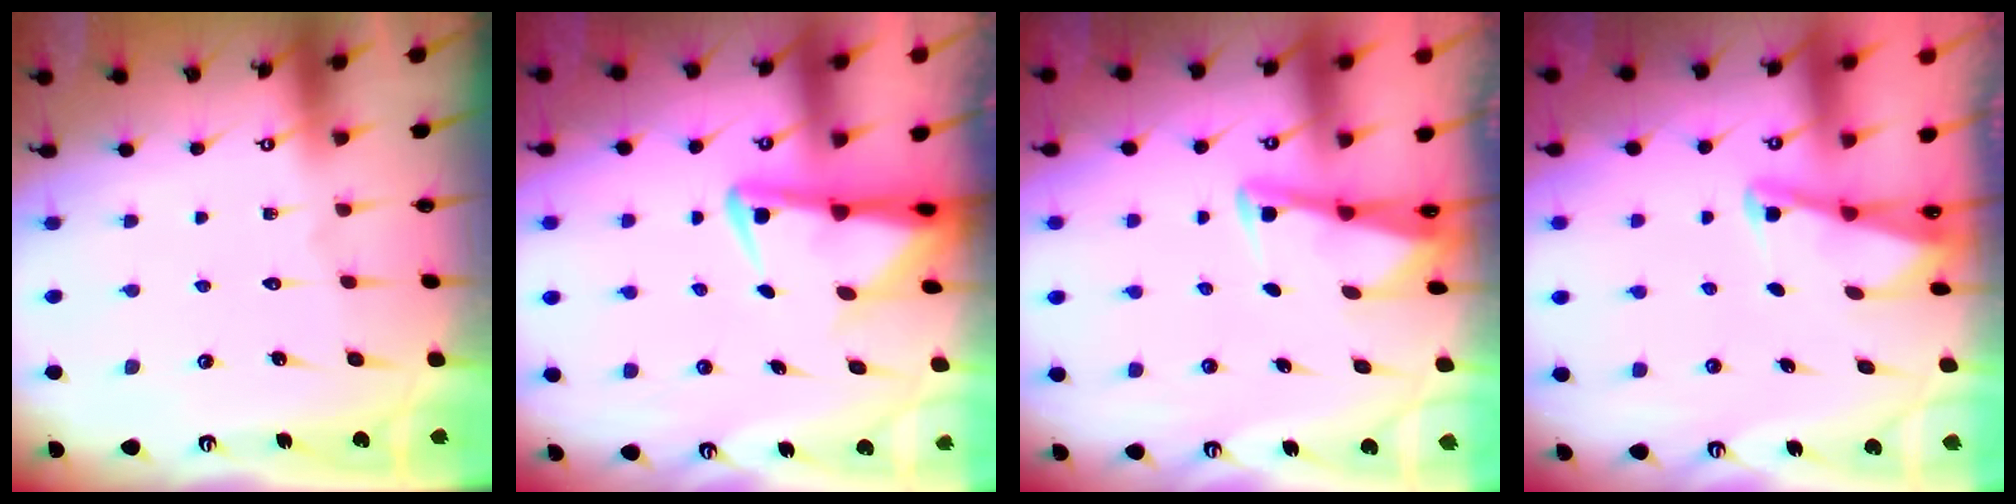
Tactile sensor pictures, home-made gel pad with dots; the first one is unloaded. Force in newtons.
{"total": 4.5, "press": 4.4, "slide": 0.9}
{"total": 2.9, "press": 2.9, "slide": 0.3}
{"total": 2.0, "press": 2.0, "slide": 0.3}